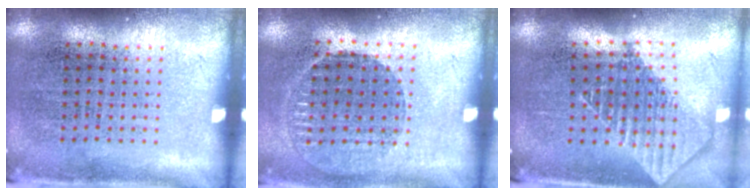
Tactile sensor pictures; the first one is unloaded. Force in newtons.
{"total": 1.0, "press": 1.0, "slide": 0.1}
{"total": 1.9, "press": 1.5, "slide": 1.1}